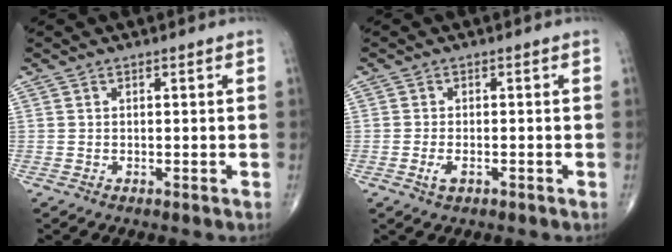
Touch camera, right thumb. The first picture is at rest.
{"total": 2.2, "force": [-0.9, 1.0, 1.7], "torque": [-0.037, 0.000, -0.017]}